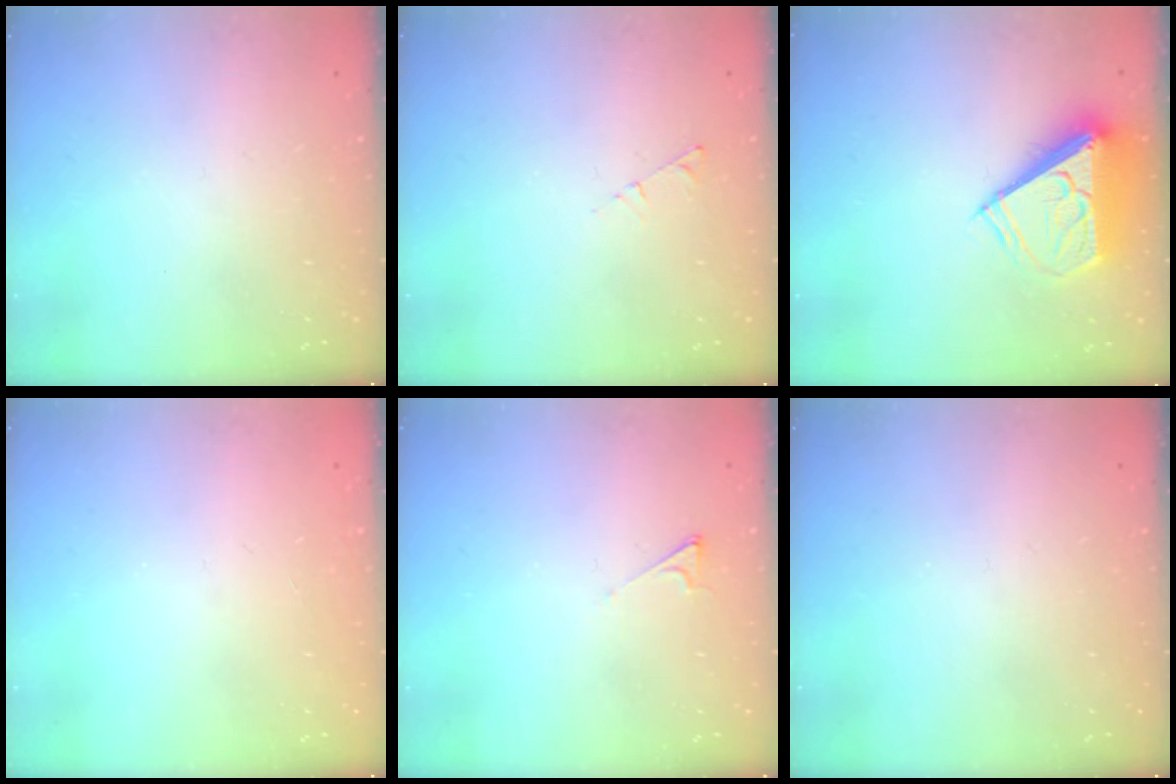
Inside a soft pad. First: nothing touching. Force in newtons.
{"total": 2.9, "press": 2.9, "slide": 0.4}
{"total": 8.8, "press": 8.6, "slide": 1.4}
{"total": 0.0}
{"total": 2.8, "press": 2.7, "slide": 0.5}
{"total": 0.0}